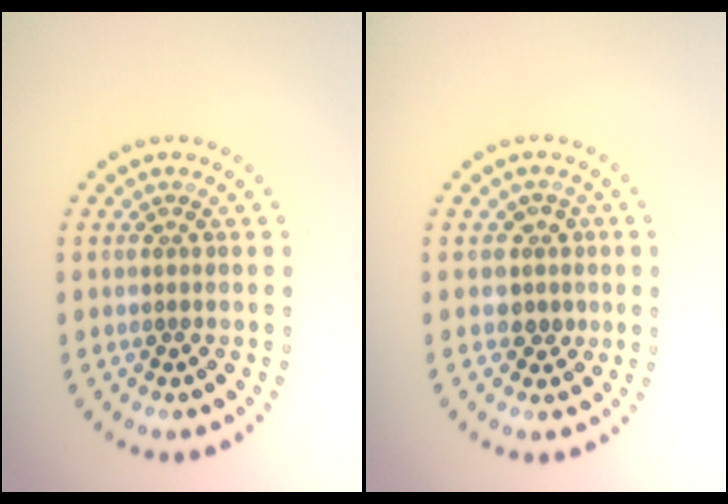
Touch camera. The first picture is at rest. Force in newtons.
{"total": 2.0, "press": 1.6, "slide": 1.1}